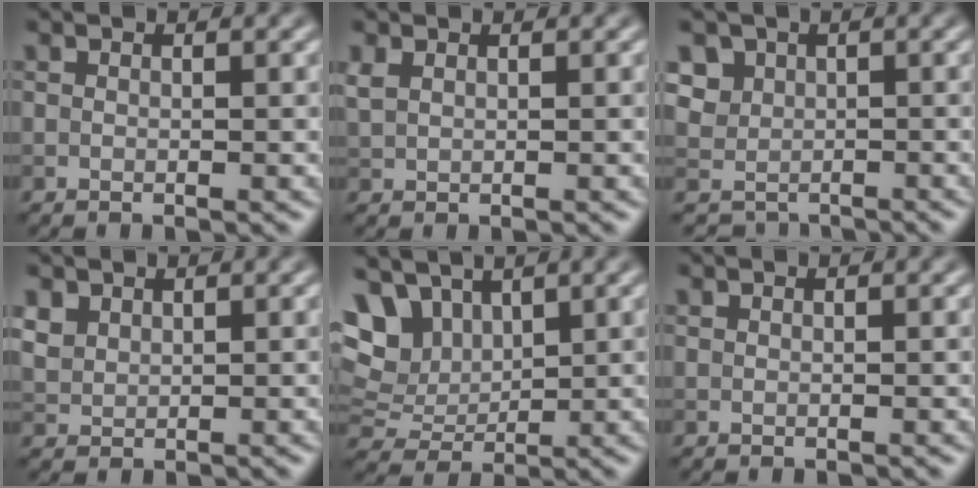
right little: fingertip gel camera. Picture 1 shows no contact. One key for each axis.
{"total": 1.1, "fx": 0.6, "fy": 0.6, "fz": 0.7, "tx": -0.020, "ty": 0.001, "tz": 0.016}
{"total": 3.3, "fx": 0.6, "fy": 3.3, "fz": 0.4, "tx": -0.014, "ty": 0.002, "tz": 0.003}
{"total": 1.6, "fx": 1.0, "fy": 1.2, "fz": 0.4, "tx": -0.013, "ty": 0.001, "tz": 0.025}
{"total": 7.1, "fx": 3.6, "fy": 4.7, "fz": 3.9, "tx": -0.096, "ty": 0.013, "tz": 0.074}
{"total": 0.0}